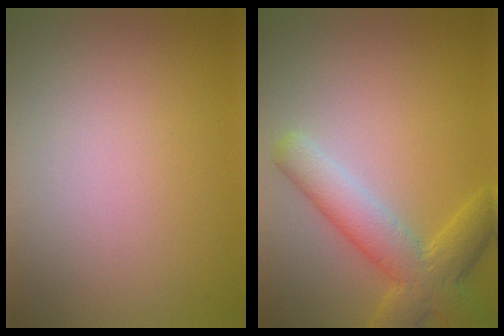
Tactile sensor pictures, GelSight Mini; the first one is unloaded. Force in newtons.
{"total": 5.6, "press": 5.6, "slide": 0.2}